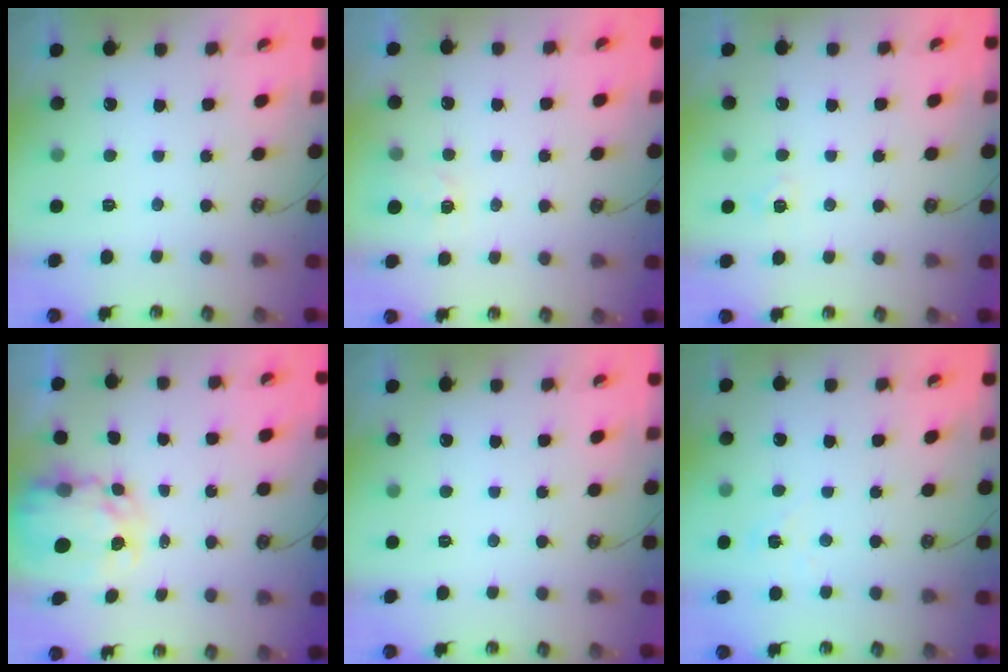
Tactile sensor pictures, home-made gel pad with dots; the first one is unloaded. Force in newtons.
{"total": 2.7, "press": 2.6, "slide": 0.4}
{"total": 4.3, "press": 4.3, "slide": 0.4}
{"total": 6.2, "press": 6.2, "slide": 0.5}
{"total": 0.0}
{"total": 6.4, "press": 6.4, "slide": 0.5}